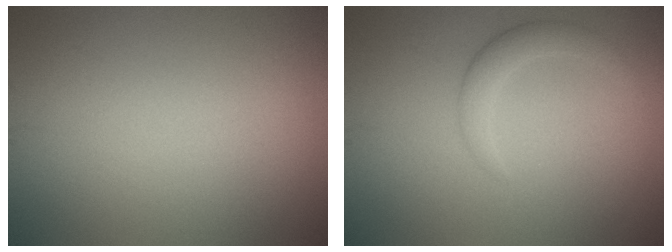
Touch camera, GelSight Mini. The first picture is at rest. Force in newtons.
{"total": 2.0, "press": 2.0, "slide": 0.2}